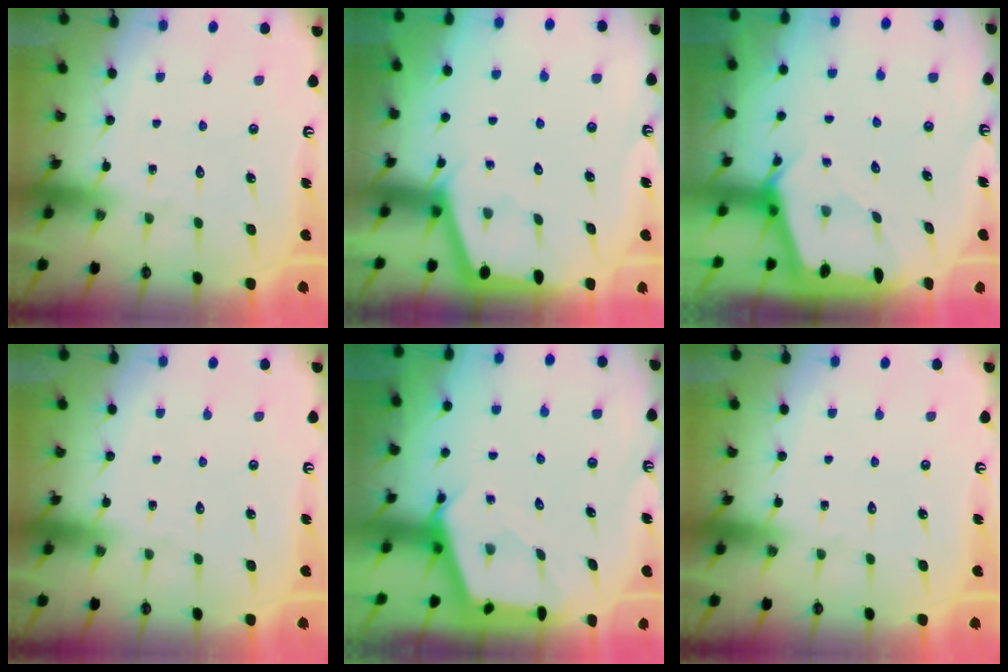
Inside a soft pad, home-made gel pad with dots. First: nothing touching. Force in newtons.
{"total": 1.8, "press": 1.8, "slide": 0.4}
{"total": 2.4, "press": 2.4, "slide": 0.3}
{"total": 0.0}
{"total": 2.7, "press": 2.7, "slide": 0.3}
{"total": 0.0}